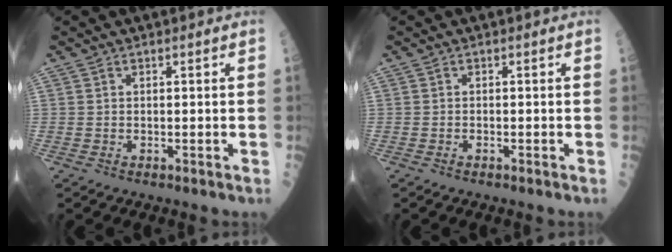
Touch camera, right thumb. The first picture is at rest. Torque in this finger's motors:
{"motor_torque": [-0.26, -0.07, -0.14, -0.10, -0.02]}